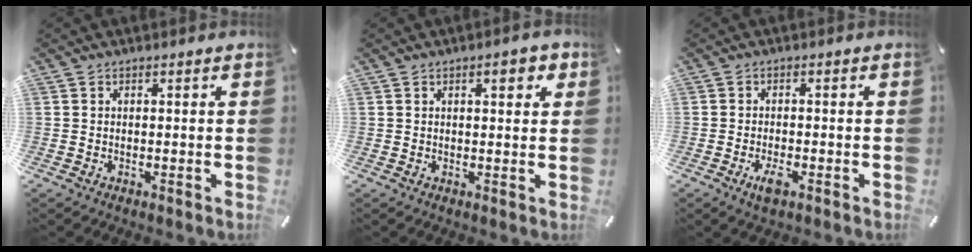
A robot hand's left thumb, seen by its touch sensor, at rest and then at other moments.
{"total": 4.0, "force": [2.0, 1.5, 3.2], "torque": [-0.042, -0.004, 0.028]}
{"total": 3.2, "force": [-1.5, 1.4, 2.5], "torque": [-0.053, 0.001, -0.029]}